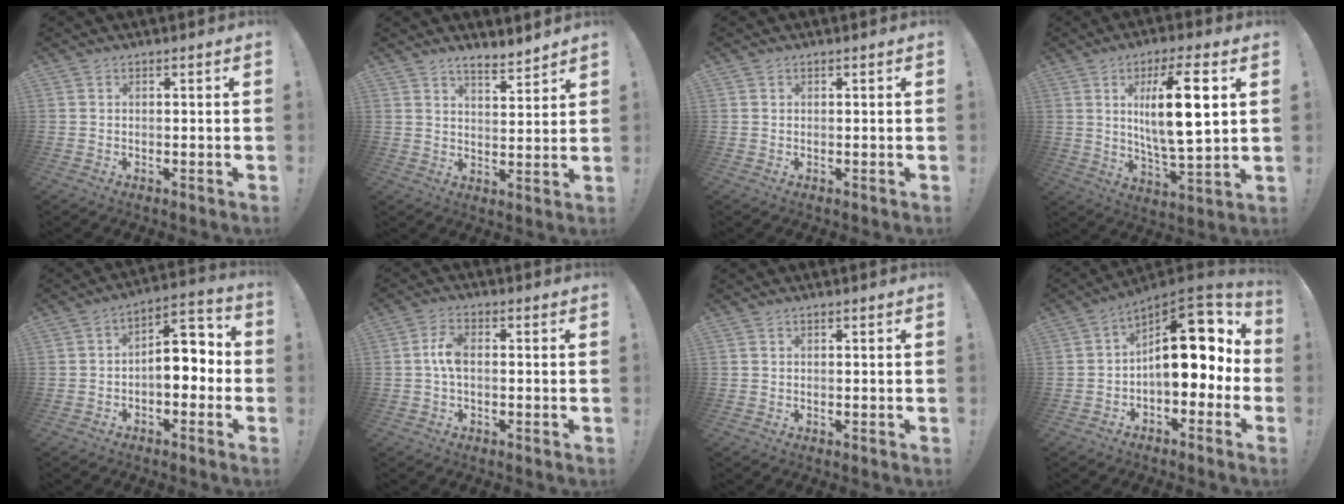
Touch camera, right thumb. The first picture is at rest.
{"total": 5.5, "force": [4.9, 0.8, 2.2], "torque": [-0.028, -0.038, 0.086]}
{"total": 0.0}
{"total": 16.1, "force": [4.0, 3.9, 15.2], "torque": [-0.265, -0.013, 0.047]}
{"total": 9.7, "force": [-1.7, 6.1, 7.4], "torque": [-0.097, 0.011, -0.027]}
{"total": 5.0, "force": [-0.2, 2.5, 4.3], "torque": [-0.092, 0.009, -0.004]}
{"total": 0.0}
{"total": 18.2, "force": [3.0, 9.4, 15.3], "torque": [-0.211, -0.017, 0.058]}